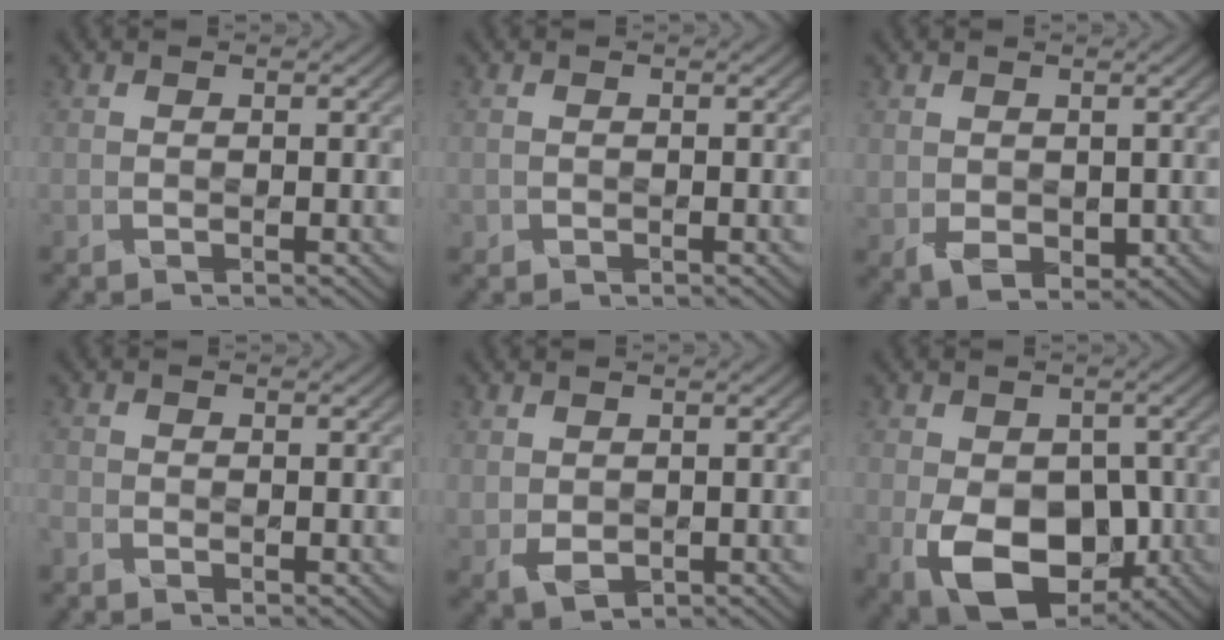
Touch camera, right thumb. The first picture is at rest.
{"total": 0.6, "force": [-0.2, 0.5, -0.1], "torque": [-0.005, 0.004, -0.002]}
{"total": 3.7, "force": [-0.1, 3.1, 1.9], "torque": [-0.069, -0.015, 0.009]}
{"total": 1.4, "force": [-1.2, 0.6, 0.4], "torque": [-0.023, 0.000, -0.017]}
{"total": 3.1, "force": [0.0, 2.6, 1.7], "torque": [-0.069, -0.009, 0.015]}
{"total": 11.7, "force": [-3.7, 7.5, 8.3], "torque": [-0.155, -0.021, -0.057]}